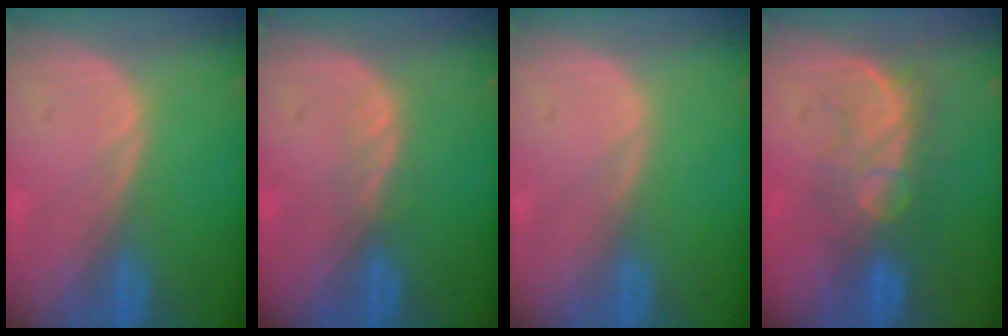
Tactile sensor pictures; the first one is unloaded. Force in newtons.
{"total": 1.5, "press": 1.5, "slide": 0.2}
{"total": 0.0}
{"total": 7.7, "press": 7.4, "slide": 2.0}